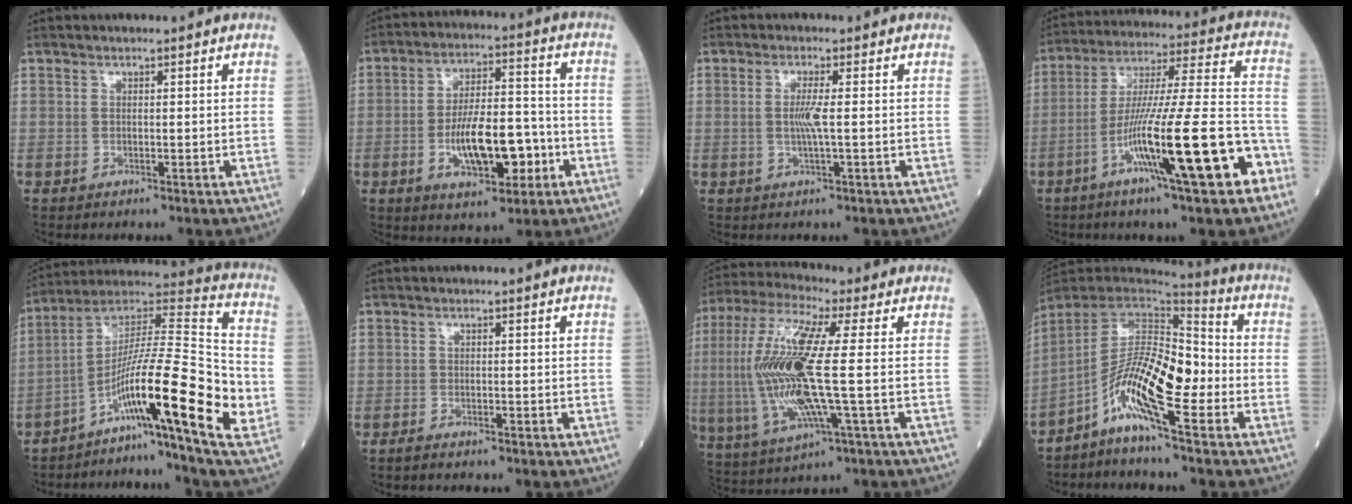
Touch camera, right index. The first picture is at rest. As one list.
[{"total": 12.0, "force": [-3.6, 4.4, 10.6], "torque": [-0.191, 0.014, -0.055]}, {"total": 3.0, "force": [0.0, -0.1, 3.0], "torque": [-0.061, -0.002, 0.002]}, {"total": 20.0, "force": [-8.9, 1.3, 17.9], "torque": [-0.294, -0.009, -0.146]}, {"total": 20.7, "force": [-6.1, 0.7, 19.8], "torque": [-0.326, 0.001, -0.110]}, {"total": 1.2, "force": [-1.1, 0.1, 0.4], "torque": [-0.016, -0.003, -0.020]}, {"total": 16.5, "force": [-0.4, 1.6, 16.4], "torque": [-0.364, 0.007, -0.010]}, {"total": 11.9, "force": [-4.7, 1.8, 10.8], "torque": [-0.200, 0.012, -0.090]}]